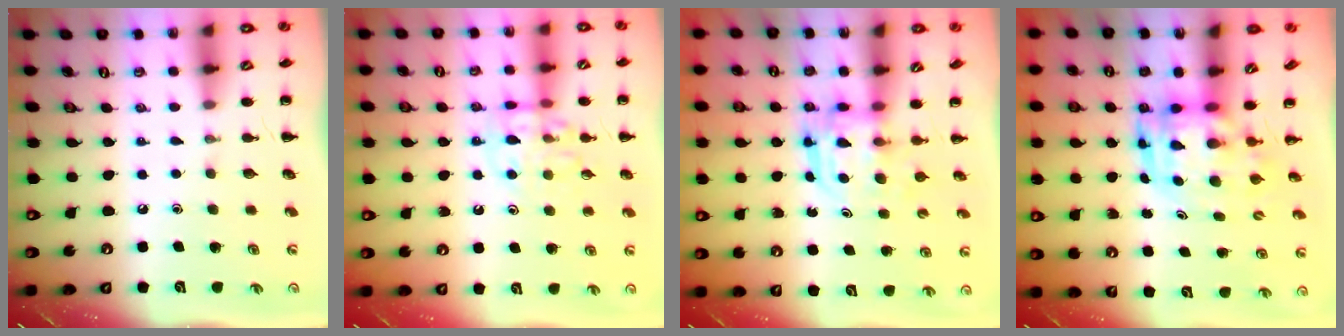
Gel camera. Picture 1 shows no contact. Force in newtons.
{"total": 11.2, "press": 11.1, "slide": 1.4}
{"total": 3.2, "press": 3.2, "slide": 0.2}
{"total": 3.9, "press": 3.8, "slide": 0.8}